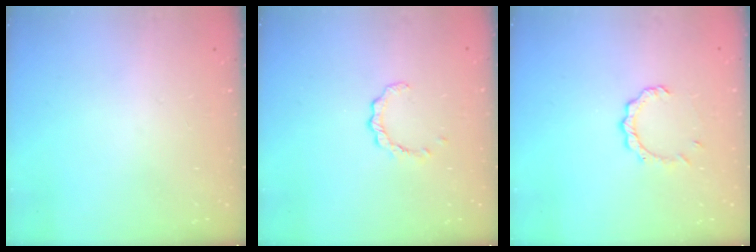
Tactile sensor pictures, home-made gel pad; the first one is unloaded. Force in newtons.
{"total": 2.4, "press": 2.4, "slide": 0.4}
{"total": 3.6, "press": 3.6, "slide": 0.4}